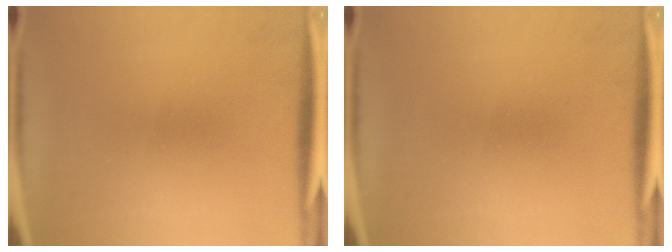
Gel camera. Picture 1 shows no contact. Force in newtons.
{"total": 0.0}